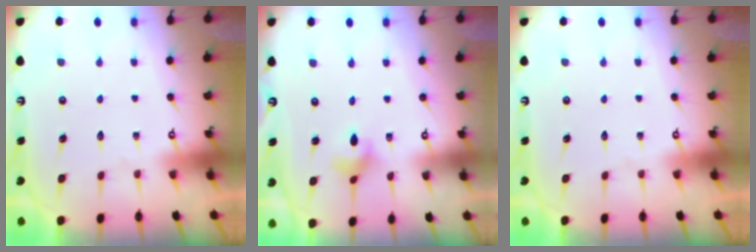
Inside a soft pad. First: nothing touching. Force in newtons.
{"total": 4.2, "press": 4.1, "slide": 0.6}
{"total": 0.0}